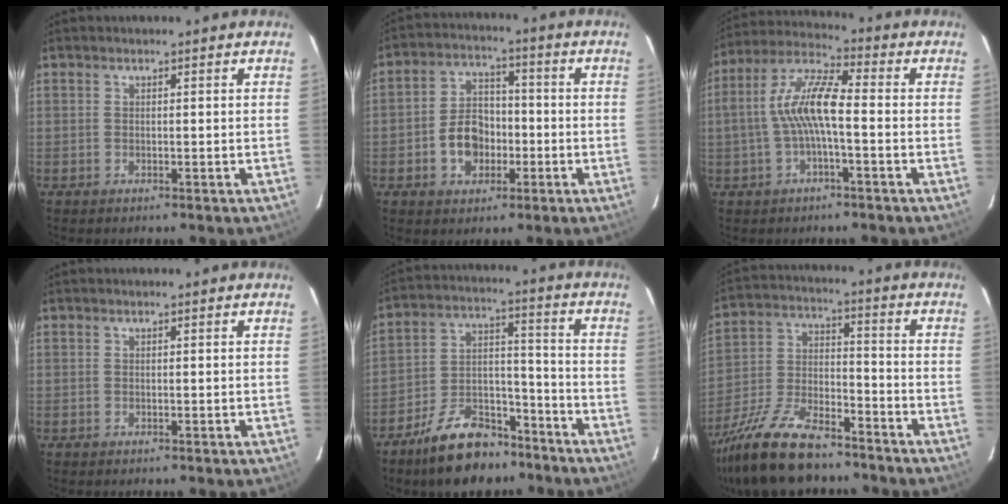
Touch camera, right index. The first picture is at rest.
{"total": 8.6, "force": [-2.8, 6.5, 4.9], "torque": [-0.099, 0.024, -0.039]}
{"total": 9.9, "force": [-1.3, 2.6, 9.4], "torque": [-0.198, 0.017, -0.025]}
{"total": 0.0}
{"total": 15.4, "force": [-11.5, 7.1, 7.4], "torque": [-0.144, 0.031, -0.182]}
{"total": 20.4, "force": [-15.4, 7.4, 11.2], "torque": [-0.236, -0.022, -0.266]}